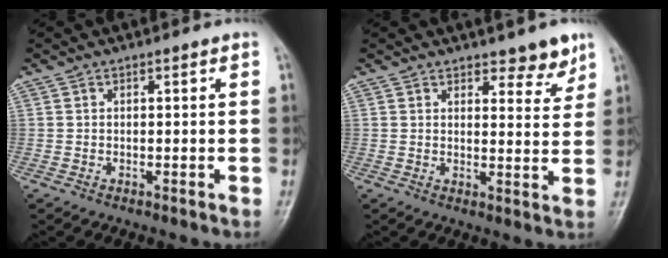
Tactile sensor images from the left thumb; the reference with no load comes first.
{"total": 4.9, "force": [3.8, 2.0, 2.4], "torque": [-0.005, -0.028, 0.050]}